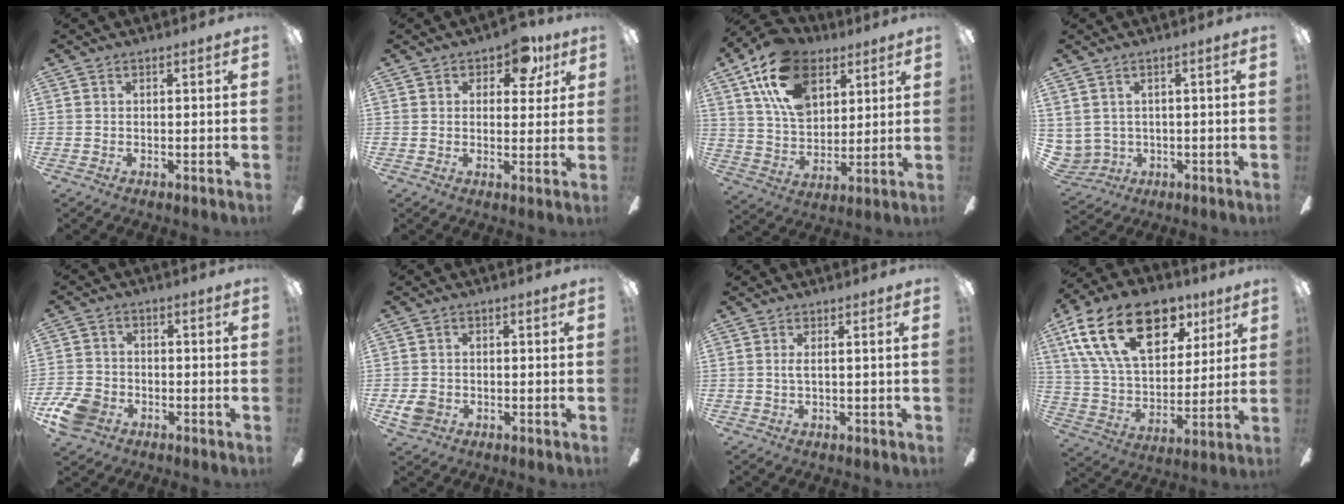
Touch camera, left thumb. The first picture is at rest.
{"total": 7.8, "force": [4.3, 4.6, 4.6], "torque": [-0.045, -0.014, 0.070]}
{"total": 18.6, "force": [9.7, 11.4, 11.1], "torque": [-0.216, -0.021, 0.178]}
{"total": 3.3, "force": [1.2, 3.0, 0.5], "torque": [-0.030, -0.007, 0.023]}
{"total": 8.7, "force": [-4.4, 6.3, 4.2], "torque": [-0.097, 0.031, -0.082]}
{"total": 4.3, "force": [-1.7, 3.4, 2.0], "torque": [-0.051, 0.007, -0.035]}
{"total": 1.8, "force": [0.2, -0.3, 1.7], "torque": [-0.036, -0.004, 0.003]}
{"total": 24.6, "force": [12.1, 14.4, 15.8], "torque": [-0.281, -0.044, 0.211]}